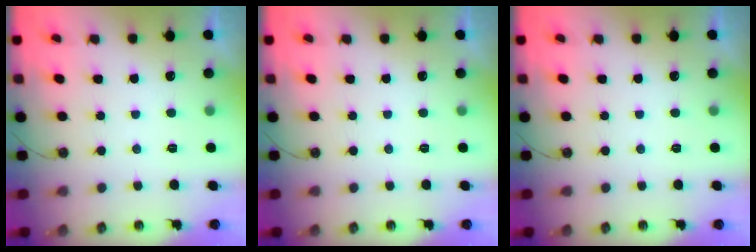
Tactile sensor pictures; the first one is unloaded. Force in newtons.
{"total": 0.0}
{"total": 0.0}